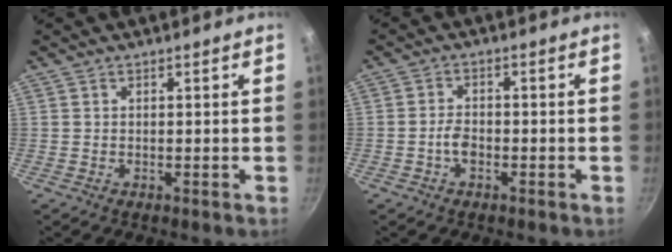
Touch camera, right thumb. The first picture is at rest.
{"total": 3.0, "force": [-1.3, 1.9, 1.9], "torque": [-0.027, 0.016, -0.024]}